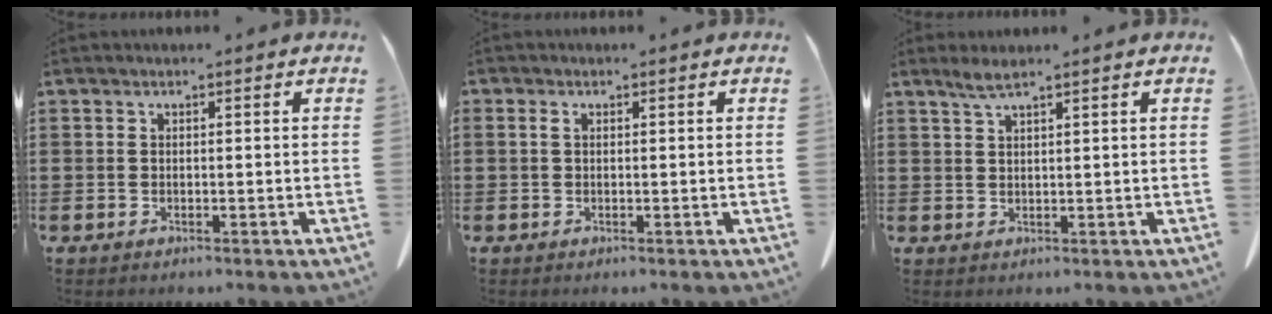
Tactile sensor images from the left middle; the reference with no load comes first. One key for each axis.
{"total": 0.8, "fx": 0.1, "fy": 0.4, "fz": 0.7, "tx": -0.015, "ty": 0.002, "tz": 0.001}
{"total": 2.2, "fx": 1.7, "fy": 0.0, "fz": 1.4, "tx": -0.032, "ty": -0.001, "tz": 0.031}